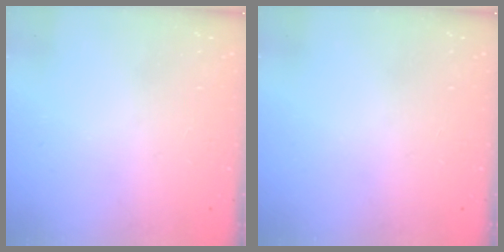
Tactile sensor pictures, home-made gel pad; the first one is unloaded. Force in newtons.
{"total": 0.0}